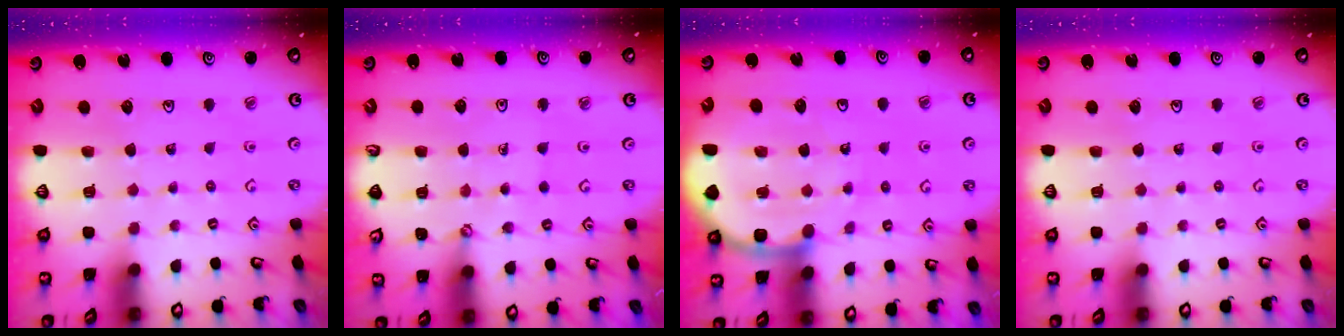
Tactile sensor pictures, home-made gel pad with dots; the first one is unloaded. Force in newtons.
{"total": 0.6, "press": 0.6, "slide": 0.1}
{"total": 10.1, "press": 10.1, "slide": 1.3}
{"total": 0.0}